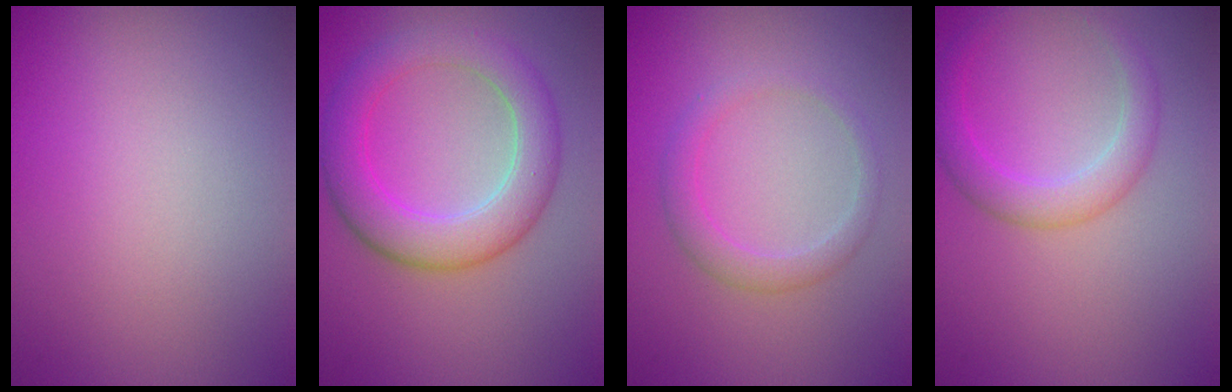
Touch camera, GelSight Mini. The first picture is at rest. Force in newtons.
{"total": 5.7, "press": 5.7, "slide": 0.1}
{"total": 2.2, "press": 2.2, "slide": 0.1}
{"total": 2.9, "press": 2.9, "slide": 0.1}